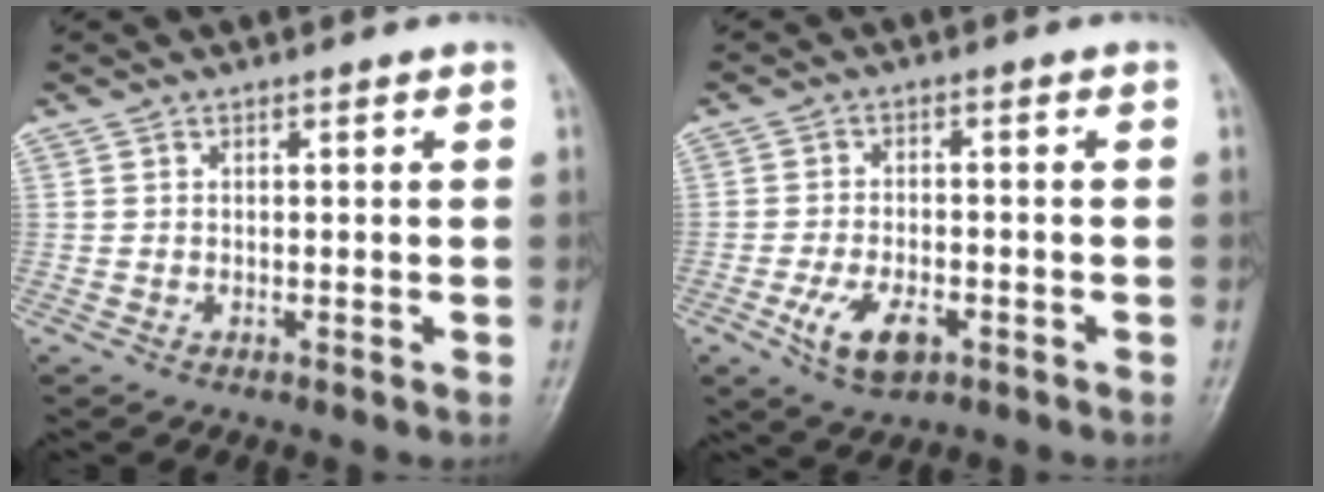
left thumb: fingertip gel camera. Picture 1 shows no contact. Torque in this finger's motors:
{"motor_torque": [-0.28, 0.82, 0.70, 0.32, 0.04]}